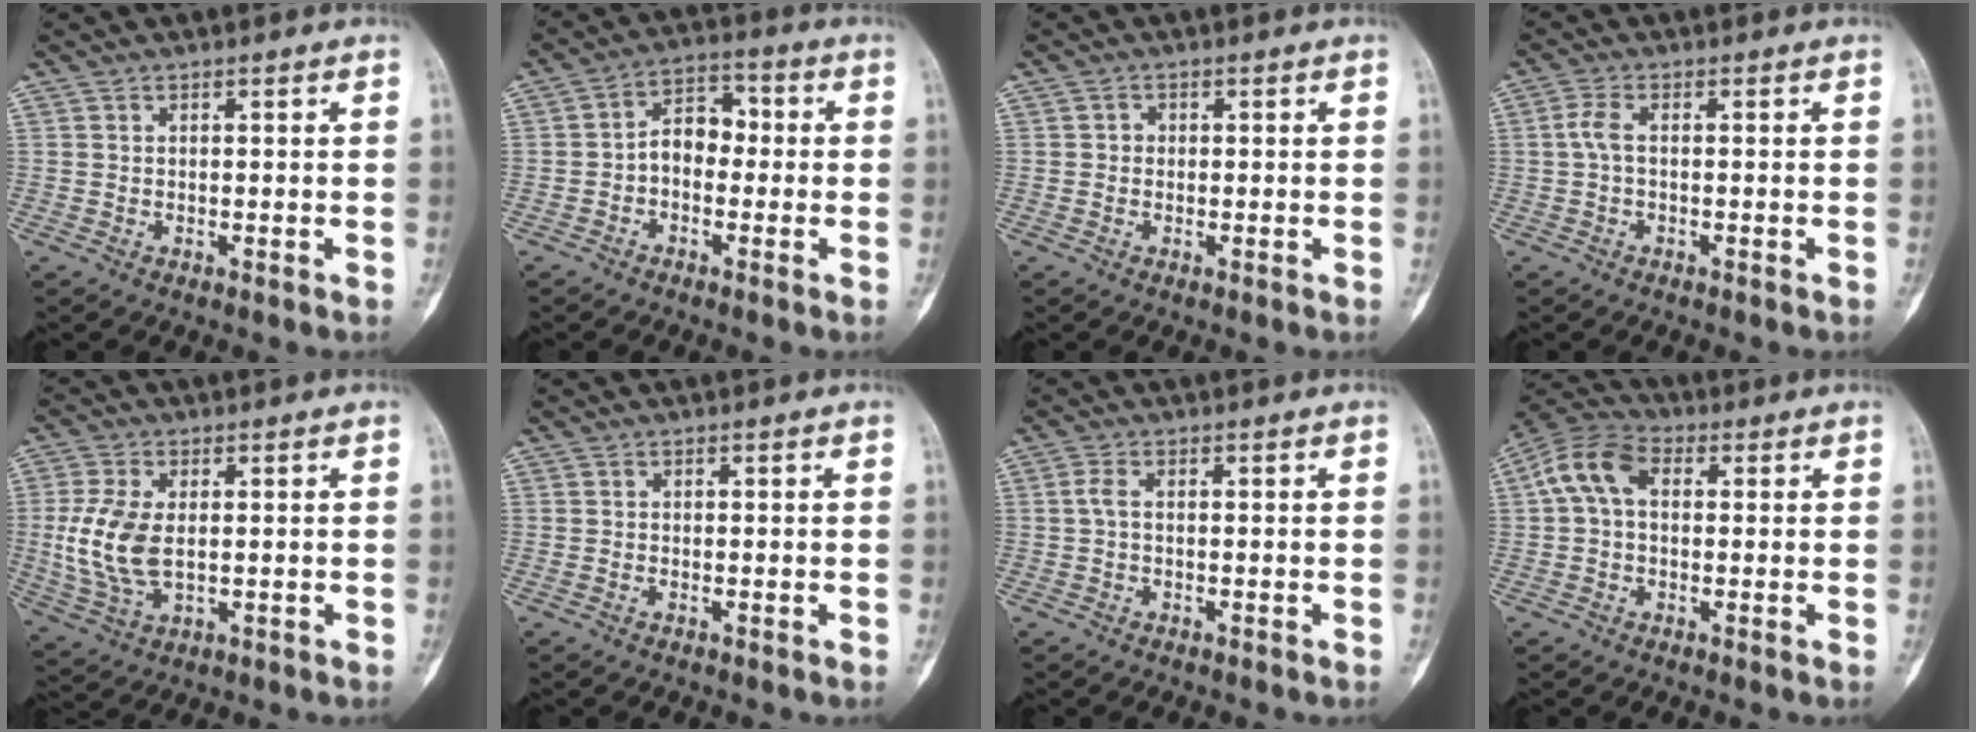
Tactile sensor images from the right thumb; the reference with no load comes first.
{"total": 6.6, "force": [-0.9, 4.6, 4.7], "torque": [-0.051, 0.030, -0.031]}
{"total": 0.9, "force": [-0.1, 0.9, 0.3], "torque": [0.002, 0.004, -0.004]}
{"total": 2.6, "force": [-0.4, 1.0, 2.3], "torque": [-0.058, 0.006, -0.010]}
{"total": 10.2, "force": [0.0, 5.7, 8.5], "torque": [-0.191, -0.006, 0.008]}
{"total": 0.0}
{"total": 1.7, "force": [-0.3, 0.6, 1.5], "torque": [-0.037, 0.003, -0.009]}
{"total": 8.4, "force": [1.3, 5.5, 6.3], "torque": [-0.124, 0.030, 0.016]}